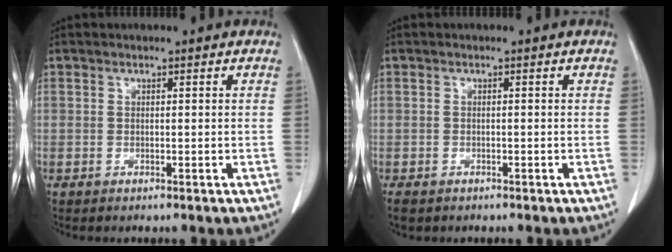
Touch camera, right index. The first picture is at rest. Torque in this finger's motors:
{"motor_torque": [-0.60, 0.07, -0.31, -0.21]}